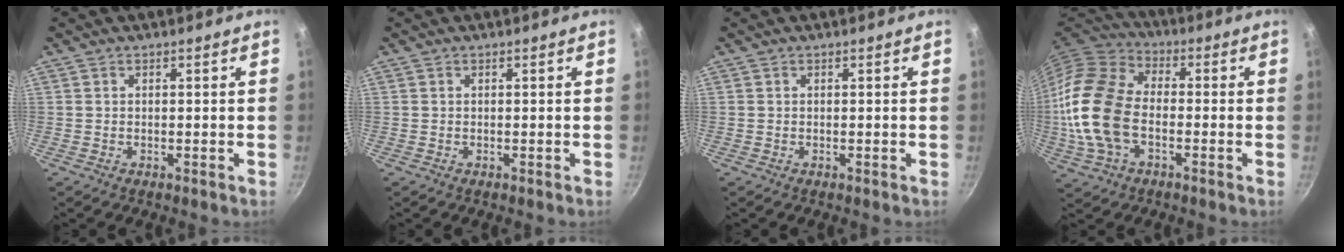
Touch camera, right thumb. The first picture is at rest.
{"total": 0.0}
{"total": 0.0}
{"total": 17.8, "force": [-2.9, 11.2, 13.6], "torque": [-0.261, 0.028, -0.069]}